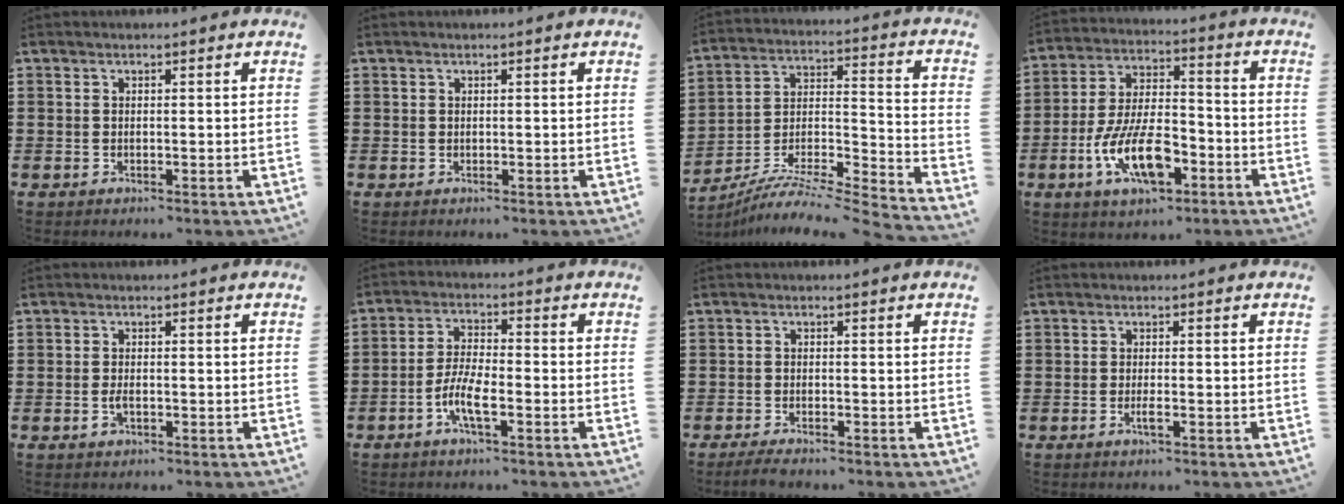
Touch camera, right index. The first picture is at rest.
{"total": 0.0}
{"total": 8.0, "force": [-7.3, 0.1, 3.1], "torque": [-0.052, -0.002, -0.151]}
{"total": 11.9, "force": [-5.1, 5.0, 9.6], "torque": [-0.206, 0.002, -0.092]}
{"total": 2.0, "force": [-0.8, 0.8, 1.6], "torque": [-0.039, -0.004, -0.017]}
{"total": 6.0, "force": [-2.8, 1.5, 5.0], "torque": [-0.124, -0.012, -0.060]}
{"total": 1.9, "force": [-1.8, 0.1, 0.7], "torque": [-0.012, 0.000, -0.034]}
{"total": 1.6, "force": [-0.7, 0.2, 1.5], "torque": [-0.034, -0.004, -0.014]}